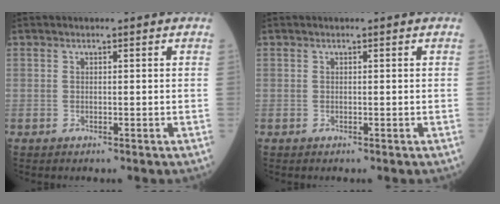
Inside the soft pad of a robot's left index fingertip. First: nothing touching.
{"total": 0.0}